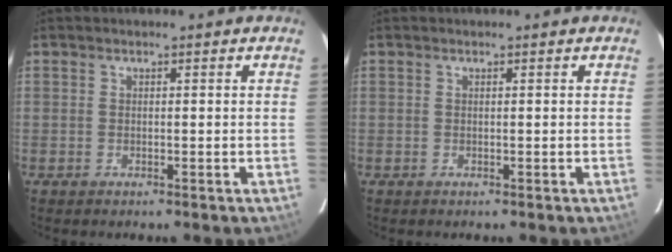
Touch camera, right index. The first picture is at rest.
{"total": 0.0}